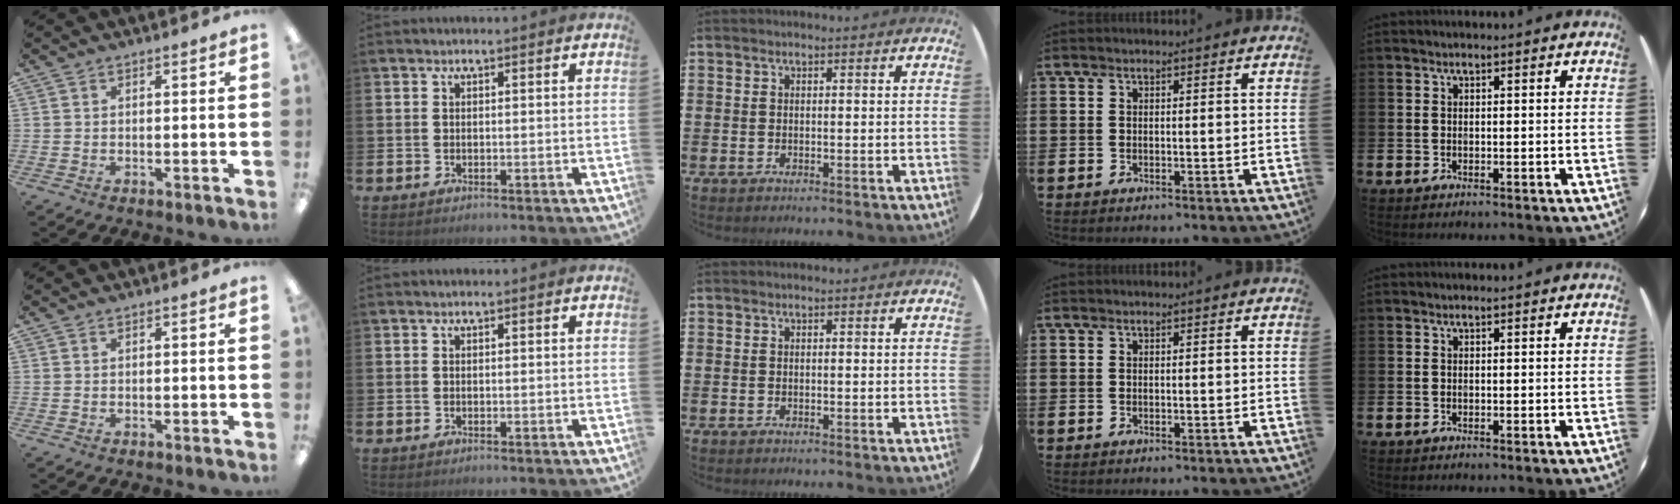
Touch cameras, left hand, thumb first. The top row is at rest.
{}